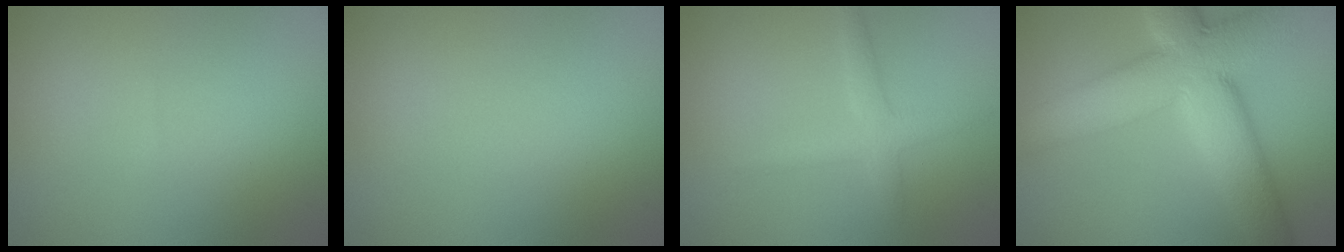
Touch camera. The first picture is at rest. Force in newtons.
{"total": 0.0}
{"total": 2.2, "press": 2.2, "slide": 0.1}
{"total": 11.8, "press": 11.8, "slide": 0.9}